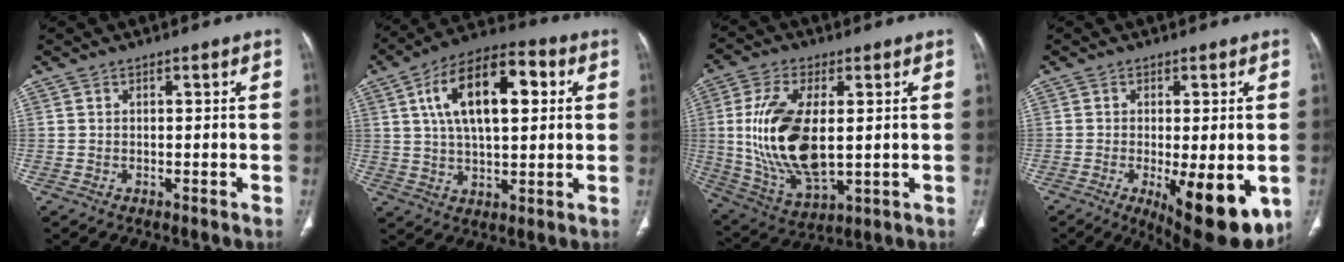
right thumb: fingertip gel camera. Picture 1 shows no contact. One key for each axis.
{"total": 17.5, "fx": 4.7, "fy": 8.5, "fz": 14.6, "tx": -0.229, "ty": 0.014, "tz": 0.073}
{"total": 17.8, "fx": 1.1, "fy": 8.7, "fz": 15.5, "tx": -0.312, "ty": -0.017, "tz": 0.033}
{"total": 14.3, "fx": -4.2, "fy": 4.8, "fz": 12.8, "tx": -0.148, "ty": -0.019, "tz": -0.045}